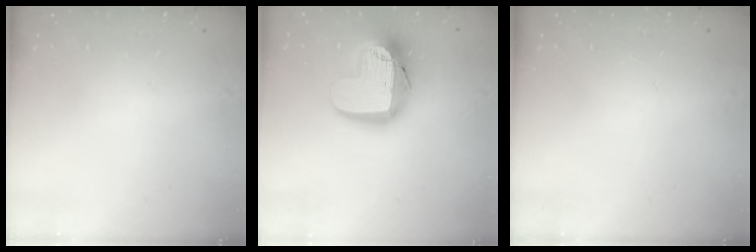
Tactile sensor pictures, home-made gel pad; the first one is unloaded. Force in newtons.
{"total": 18.3, "press": 18.3, "slide": 1.2}
{"total": 0.0}